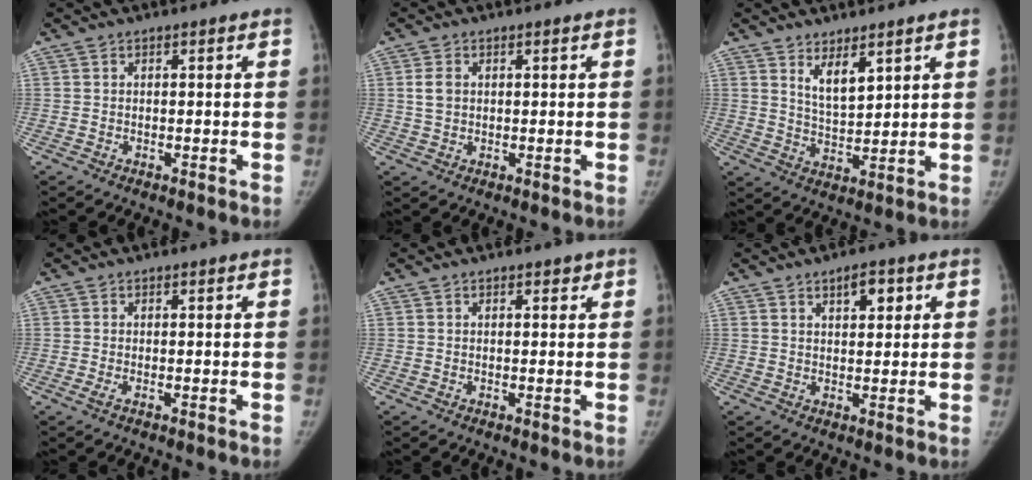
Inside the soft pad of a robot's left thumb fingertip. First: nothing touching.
{"total": 2.9, "force": [0.7, 2.2, 1.8], "torque": [-0.032, 0.000, 0.014]}
{"total": 5.8, "force": [3.5, 2.2, 4.1], "torque": [-0.059, -0.037, 0.069]}
{"total": 0.8, "force": [-0.2, 0.1, 0.8], "torque": [-0.016, -0.002, -0.005]}
{"total": 1.0, "force": [0.7, 0.6, 0.3], "torque": [0.005, -0.003, 0.005]}
{"total": 4.2, "force": [2.1, 2.1, 3.0], "torque": [-0.029, -0.009, 0.030]}